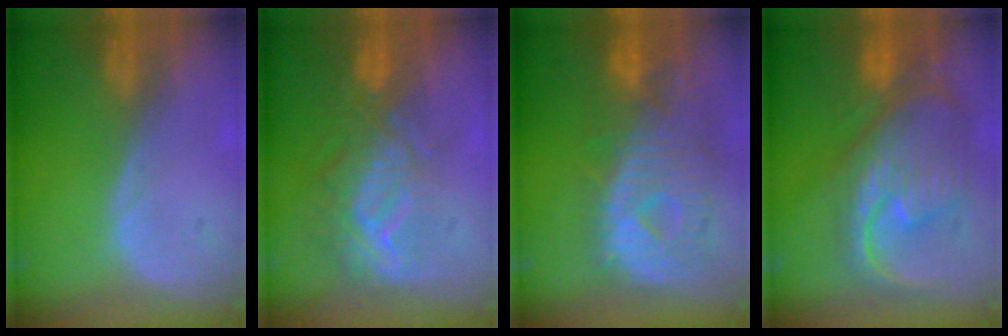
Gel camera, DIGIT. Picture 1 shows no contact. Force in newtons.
{"total": 9.4, "press": 8.6, "slide": 3.9}
{"total": 11.8, "press": 10.2, "slide": 6.0}
{"total": 12.3, "press": 10.6, "slide": 6.2}